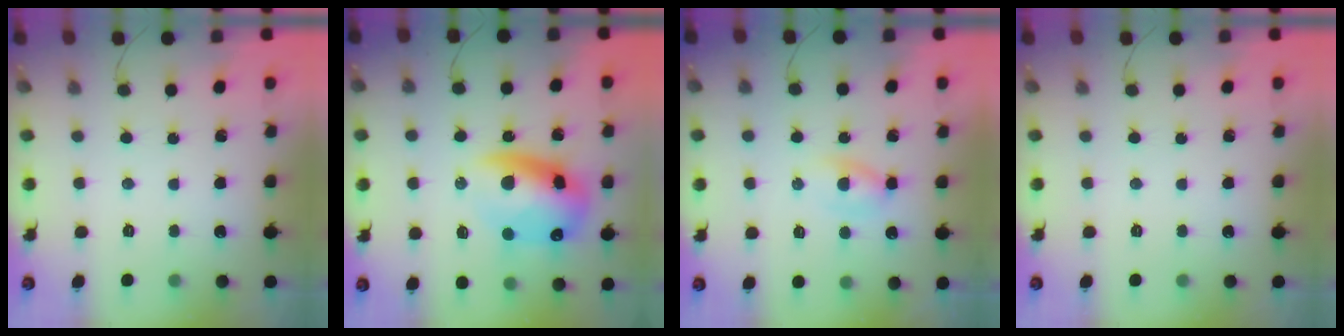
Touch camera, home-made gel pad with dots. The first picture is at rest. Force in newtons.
{"total": 12.9, "press": 12.7, "slide": 2.5}
{"total": 2.7, "press": 2.5, "slide": 1.1}
{"total": 0.0}